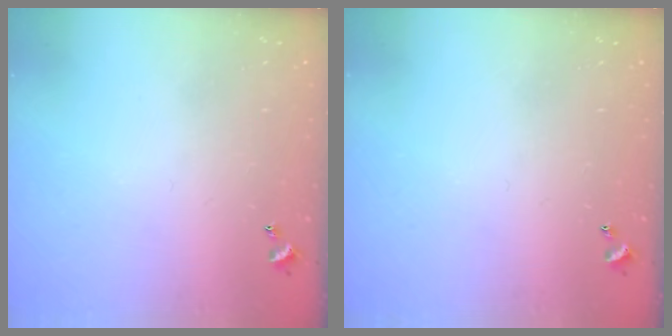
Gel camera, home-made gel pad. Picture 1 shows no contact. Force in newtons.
{"total": 0.0}